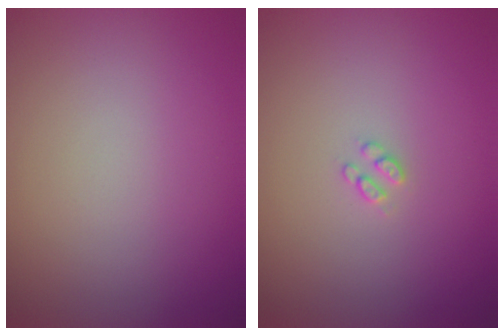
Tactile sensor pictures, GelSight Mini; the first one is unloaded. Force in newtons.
{"total": 1.0, "press": 0.9, "slide": 0.2}